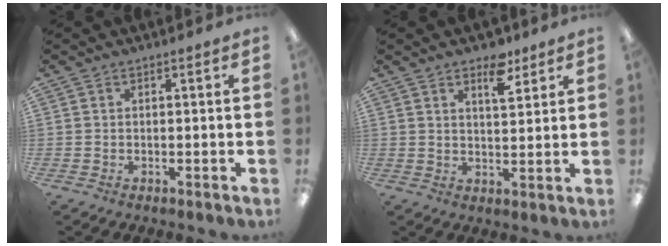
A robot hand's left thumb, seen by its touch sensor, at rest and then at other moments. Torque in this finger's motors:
{"motor_torque": [-0.23, -0.10, -0.03, 0.09, 0.03]}